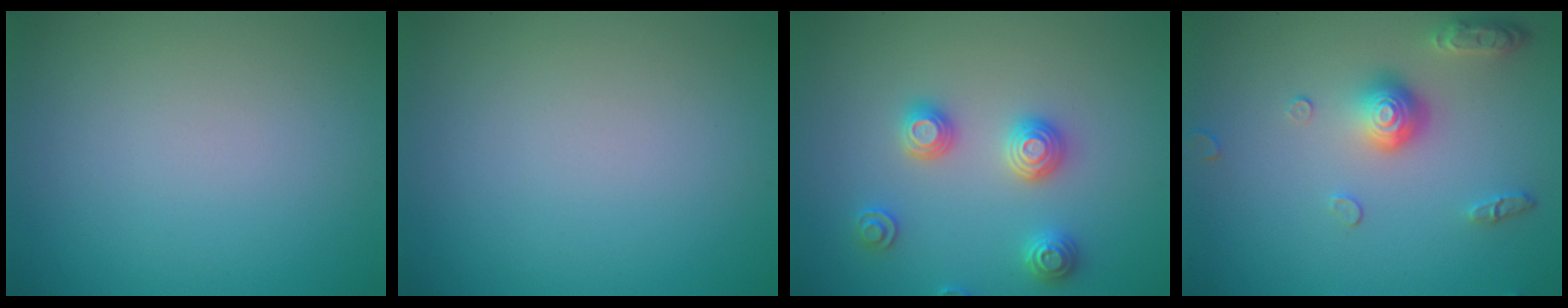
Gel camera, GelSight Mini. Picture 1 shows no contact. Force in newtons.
{"total": 0.0}
{"total": 2.9, "press": 2.9, "slide": 0.2}
{"total": 3.8, "press": 2.9, "slide": 2.4}